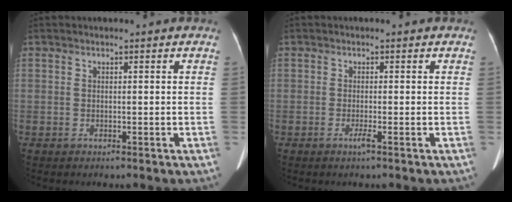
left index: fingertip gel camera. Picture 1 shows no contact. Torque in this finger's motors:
{"motor_torque": [0.02, -0.02, 0.02, 0.00]}